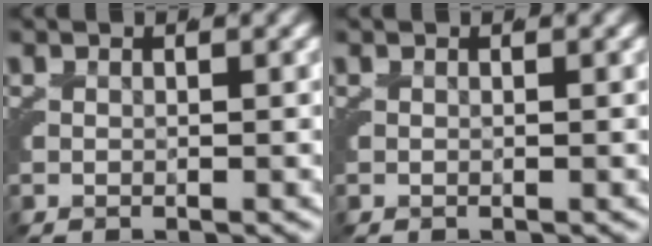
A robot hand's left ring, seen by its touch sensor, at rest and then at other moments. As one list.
[{"total": 0.0}]